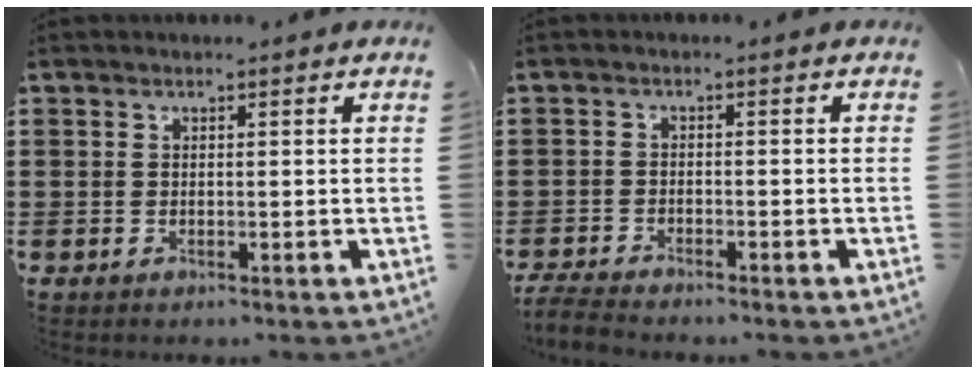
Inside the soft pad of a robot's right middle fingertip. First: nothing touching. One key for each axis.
{"total": 2.9, "fx": -2.8, "fy": 0.1, "fz": 0.7, "tx": -0.025, "ty": -0.004, "tz": -0.063}